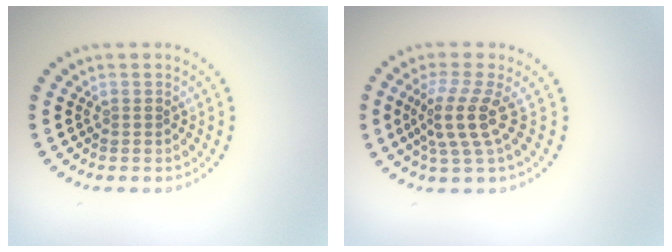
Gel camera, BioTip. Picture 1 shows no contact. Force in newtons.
{"total": 3.6, "press": 2.6, "slide": 2.5}